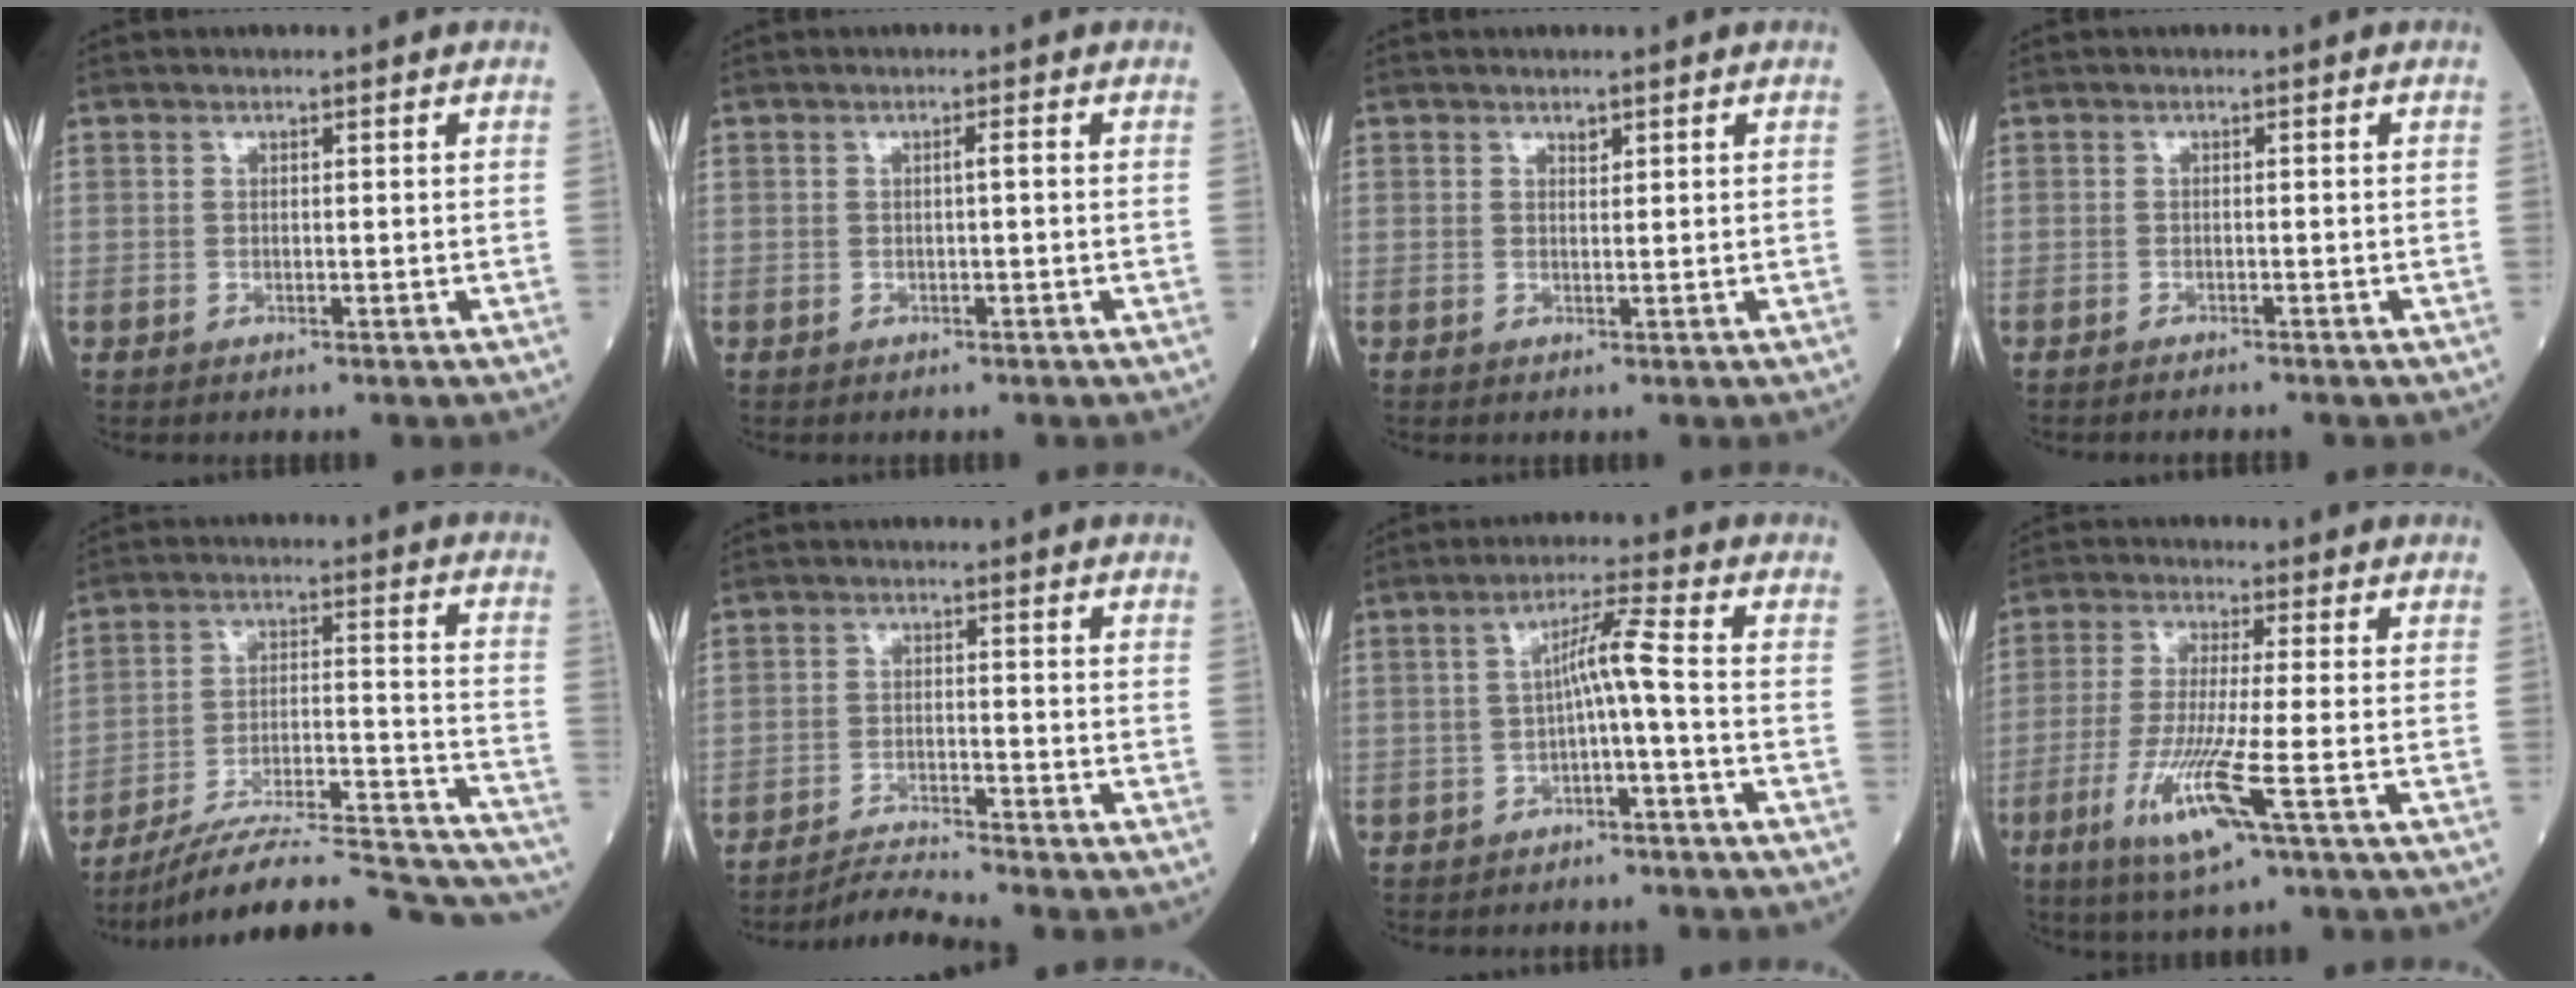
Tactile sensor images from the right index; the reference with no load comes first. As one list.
[{"total": 0.7, "force": [0.0, -0.1, 0.6], "torque": [-0.009, 0.001, 0.001]}, {"total": 0.8, "force": [0.7, 0.3, 0.4], "torque": [-0.008, -0.004, 0.010]}, {"total": 2.4, "force": [-2.3, 0.2, 0.9], "torque": [-0.016, -0.003, -0.027]}, {"total": 26.4, "force": [-24.3, 2.1, 10.0], "torque": [-0.081, 0.013, -0.346]}, {"total": 4.6, "force": [-4.2, -1.9, 0.0], "torque": [-0.013, -0.019, -0.077]}, {"total": 4.8, "force": [-1.0, -0.5, 4.7], "torque": [-0.081, 0.020, -0.016]}, {"total": 9.9, "force": [-4.0, -0.3, 9.1], "torque": [-0.189, -0.027, -0.079]}]